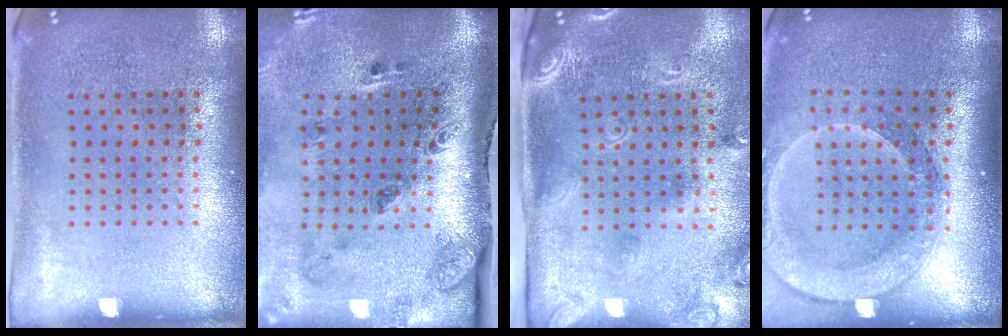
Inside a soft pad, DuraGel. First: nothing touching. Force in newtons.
{"total": 3.4, "press": 2.1, "slide": 2.7}
{"total": 2.5, "press": 1.7, "slide": 1.9}
{"total": 2.3, "press": 1.8, "slide": 1.4}